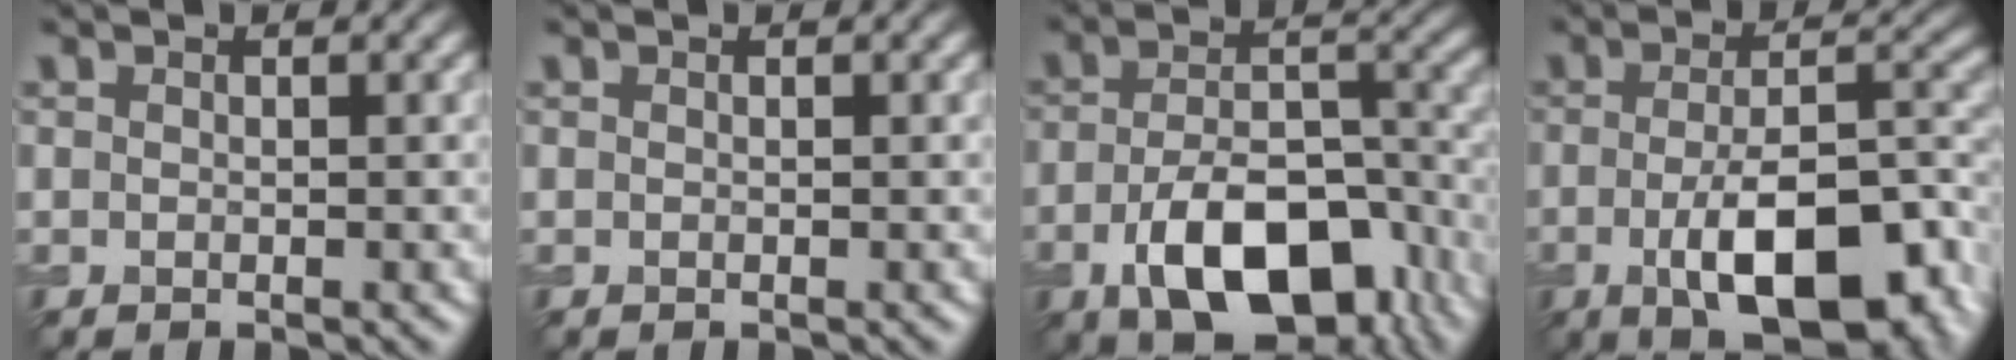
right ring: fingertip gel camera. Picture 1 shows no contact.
{"total": 0.0}
{"total": 11.1, "force": [-5.1, 5.7, 8.1], "torque": [-0.148, -0.015, -0.075]}
{"total": 11.4, "force": [-4.1, 4.4, 9.7], "torque": [-0.163, -0.012, -0.062]}